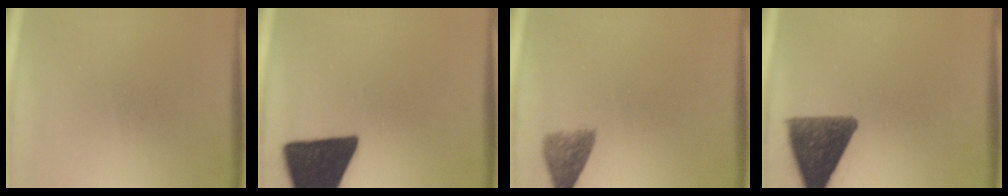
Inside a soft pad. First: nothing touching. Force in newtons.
{"total": 19.2}
{"total": 4.1}
{"total": 11.3}